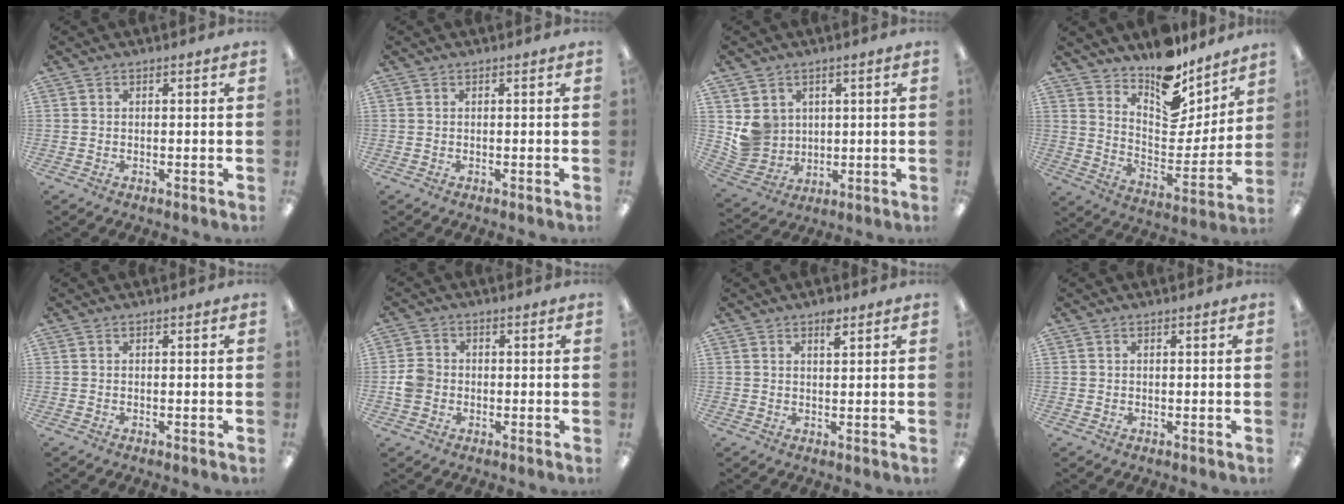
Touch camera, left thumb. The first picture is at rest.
{"total": 0.0}
{"total": 7.4, "force": [2.6, 6.8, 0.9], "torque": [-0.022, -0.006, 0.057]}
{"total": 14.9, "force": [12.3, 6.5, 5.4], "torque": [-0.070, -0.115, 0.214]}
{"total": 0.0}
{"total": 4.5, "force": [-0.6, 4.0, 1.9], "torque": [-0.027, 0.009, -0.012]}
{"total": 3.2, "force": [2.2, 1.1, 2.1], "torque": [-0.022, -0.008, 0.033]}
{"total": 0.5, "force": [0.2, 0.5, 0.0], "torque": [-0.001, 0.004, 0.003]}